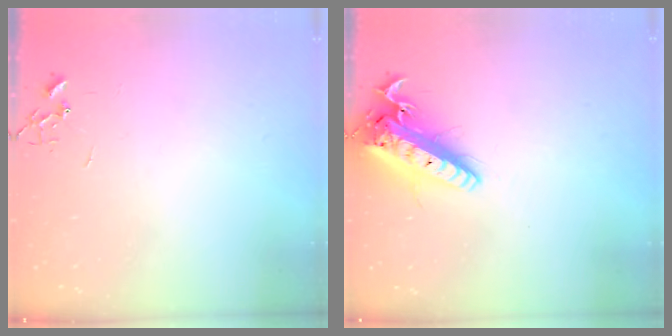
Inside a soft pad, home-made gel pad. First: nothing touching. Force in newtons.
{"total": 19.8, "press": 19.4, "slide": 4.0}